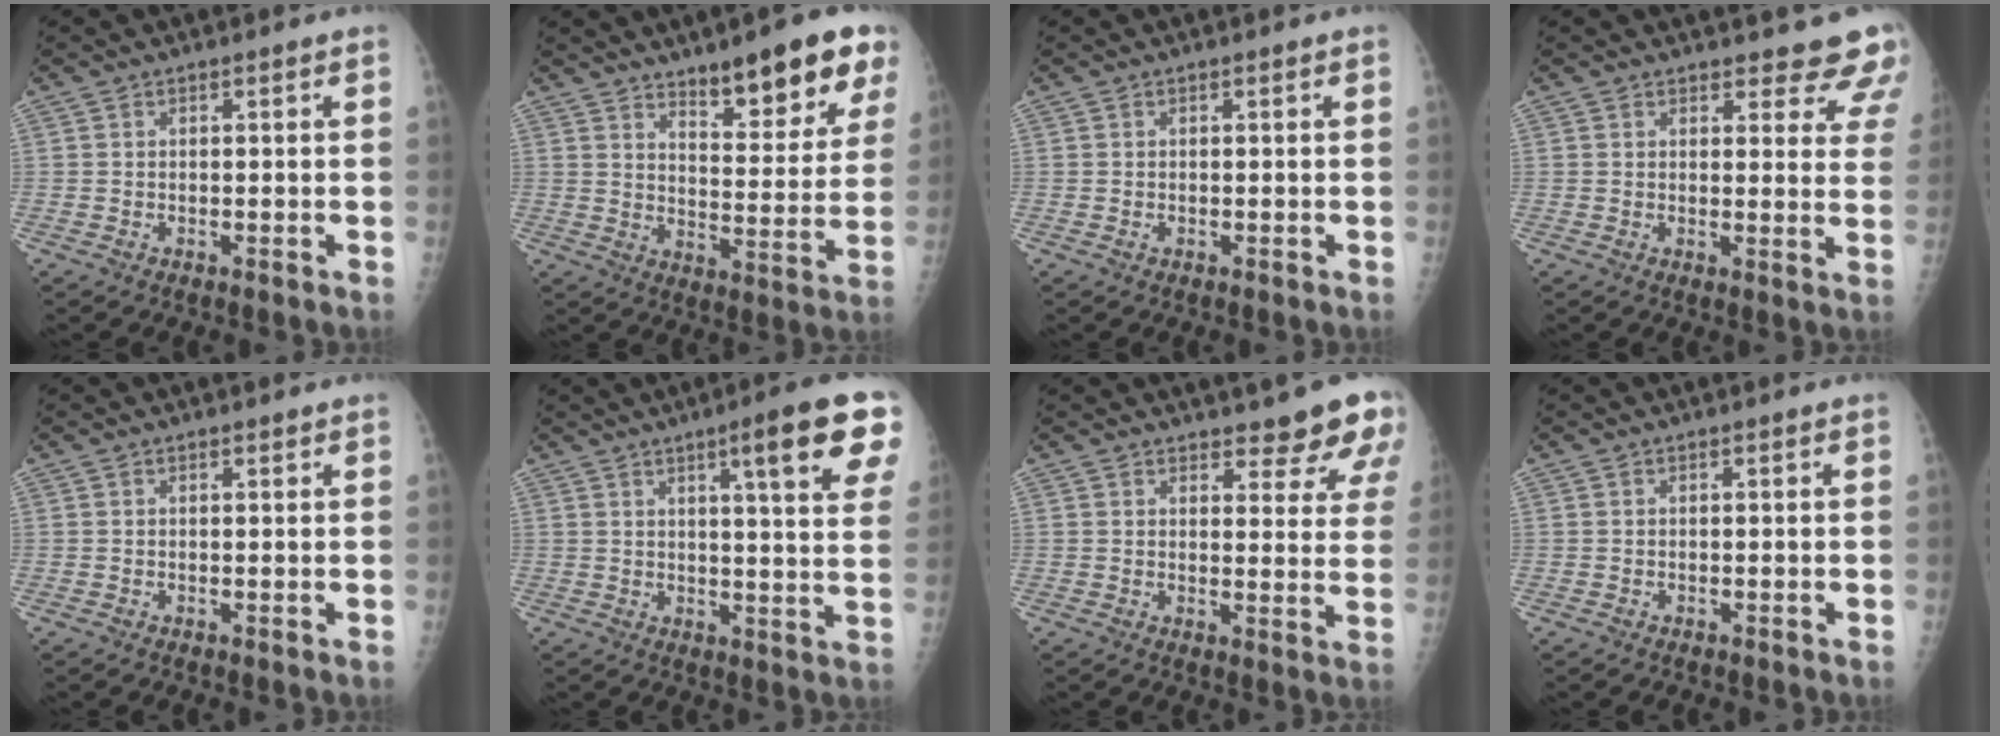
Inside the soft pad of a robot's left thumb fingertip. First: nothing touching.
{"total": 16.0, "force": [10.2, 4.5, 11.4], "torque": [-0.118, -0.060, 0.151]}
{"total": 0.5, "force": [0.1, 0.3, 0.4], "torque": [-0.004, 0.001, 0.004]}
{"total": 10.1, "force": [9.1, 3.1, 3.0], "torque": [0.013, -0.050, 0.082]}
{"total": 0.7, "force": [0.5, 0.2, 0.4], "torque": [-0.007, -0.002, 0.008]}
{"total": 14.3, "force": [7.3, 1.8, 12.1], "torque": [-0.144, -0.029, 0.091]}
{"total": 10.2, "force": [8.4, 2.9, 5.1], "torque": [-0.028, -0.052, 0.089]}
{"total": 0.0}